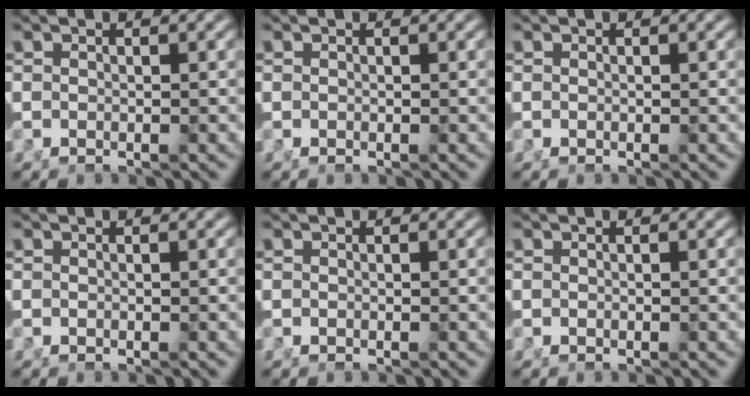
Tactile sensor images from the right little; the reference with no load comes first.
{"total": 0.0}
{"total": 0.0}
{"total": 0.0}
{"total": 0.0}
{"total": 0.0}